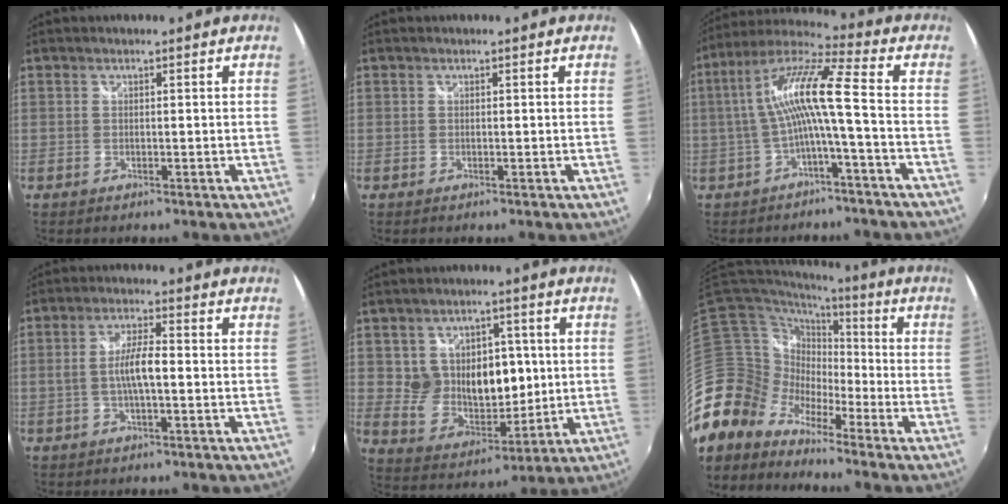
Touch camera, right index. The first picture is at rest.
{"total": 0.0}
{"total": 11.6, "force": [-1.9, 0.1, 11.4], "torque": [-0.222, 0.016, -0.032]}
{"total": 5.7, "force": [-0.8, 1.1, 5.6], "torque": [-0.104, 0.004, -0.014]}
{"total": 13.0, "force": [1.6, 10.2, 7.9], "torque": [-0.147, 0.003, 0.048]}
{"total": 10.6, "force": [-7.6, 7.2, 1.2], "torque": [-0.031, 0.037, -0.177]}